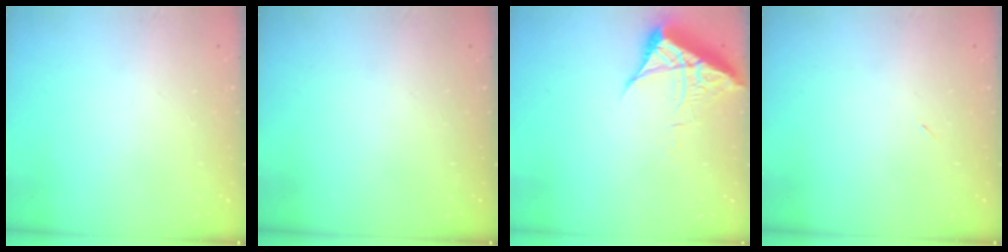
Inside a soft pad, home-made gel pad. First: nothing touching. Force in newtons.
{"total": 0.0}
{"total": 6.1, "press": 6.1, "slide": 0.7}
{"total": 2.3, "press": 1.9, "slide": 1.2}